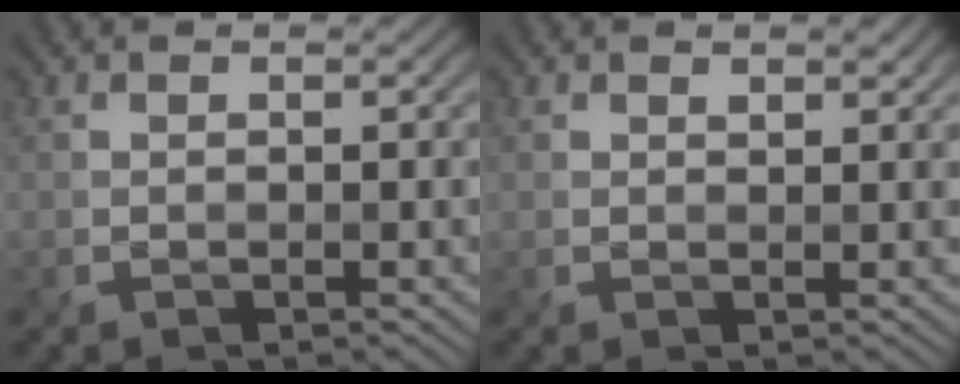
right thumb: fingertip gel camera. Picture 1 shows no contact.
{"total": 1.2, "force": [1.0, 0.5, 0.5], "torque": [-0.007, -0.003, 0.022]}